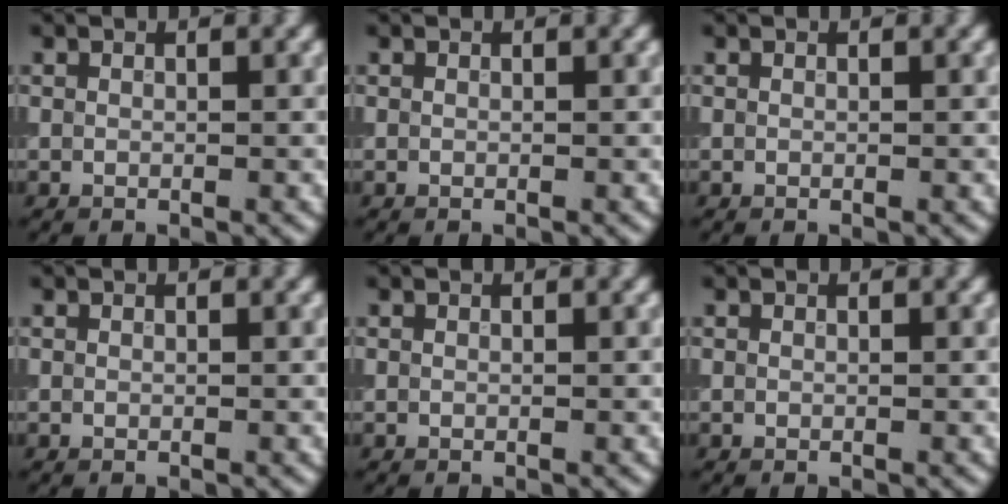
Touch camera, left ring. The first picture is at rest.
{"total": 0.0}
{"total": 0.0}
{"total": 0.0}
{"total": 0.0}
{"total": 0.0}